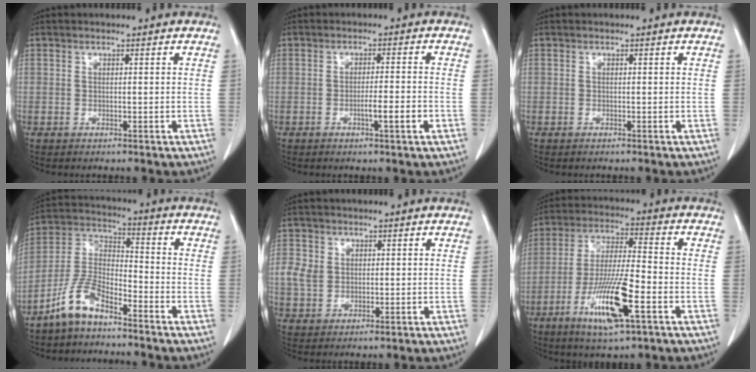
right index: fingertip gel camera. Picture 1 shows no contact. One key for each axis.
{"total": 3.8, "fx": -1.4, "fy": 0.0, "fz": 3.5, "tx": -0.054, "ty": -0.002, "tz": -0.022}
{"total": 0.0}
{"total": 8.6, "fx": -6.4, "fy": 2.8, "fz": 5.0, "tx": -0.119, "ty": 0.007, "tz": -0.130}
{"total": 4.4, "fx": 0.6, "fy": 3.7, "fz": 2.3, "tx": -0.044, "ty": 0.005, "tz": 0.014}
{"total": 13.1, "fx": -5.6, "fy": 1.7, "fz": 11.8, "tx": -0.226, "ty": -0.016, "tz": -0.099}